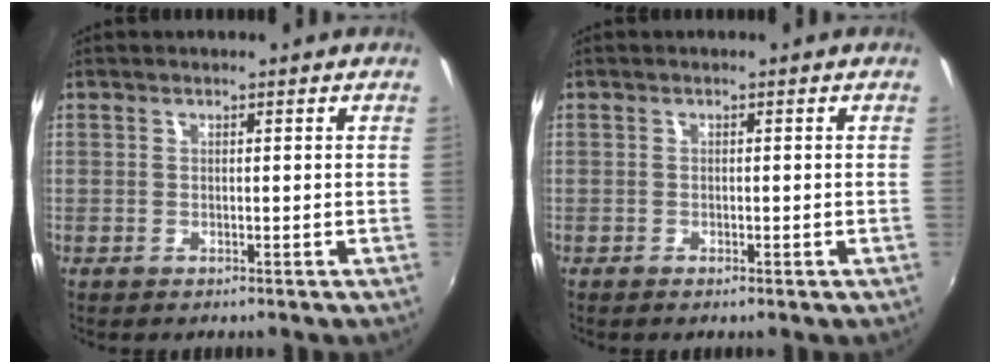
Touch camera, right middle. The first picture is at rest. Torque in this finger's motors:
{"motor_torque": [-0.22, 0.04, -0.02, 0.00]}